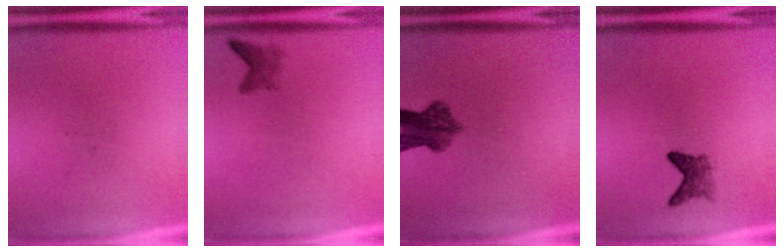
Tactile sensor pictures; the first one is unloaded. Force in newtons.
{"total": 1.7}
{"total": 6.8}
{"total": 2.5}